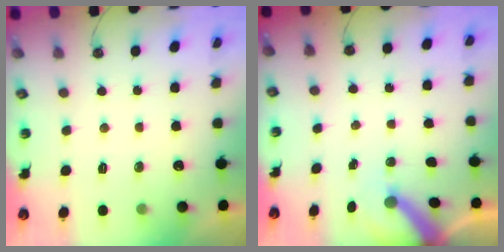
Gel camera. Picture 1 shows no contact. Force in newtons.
{"total": 5.3, "press": 5.3, "slide": 0.8}